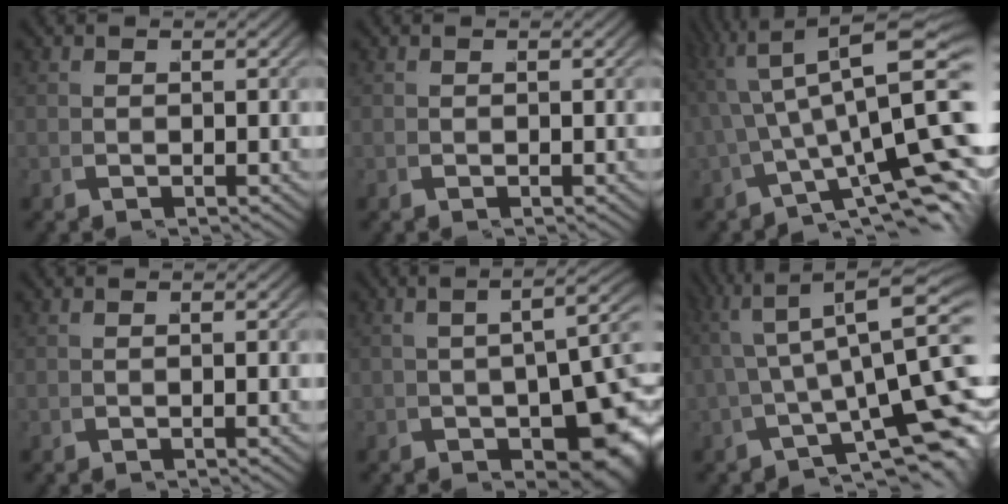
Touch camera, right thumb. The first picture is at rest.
{"total": 0.0}
{"total": 13.1, "force": [1.1, 6.9, 11.0], "torque": [-0.189, -0.034, 0.042]}
{"total": 0.6, "force": [-0.2, -0.1, 0.6], "torque": [-0.010, 0.008, -0.003]}
{"total": 7.9, "force": [-0.8, 3.7, 6.9], "torque": [-0.098, -0.011, 0.003]}
{"total": 10.9, "force": [2.2, 4.6, 9.7], "torque": [-0.153, -0.012, 0.054]}